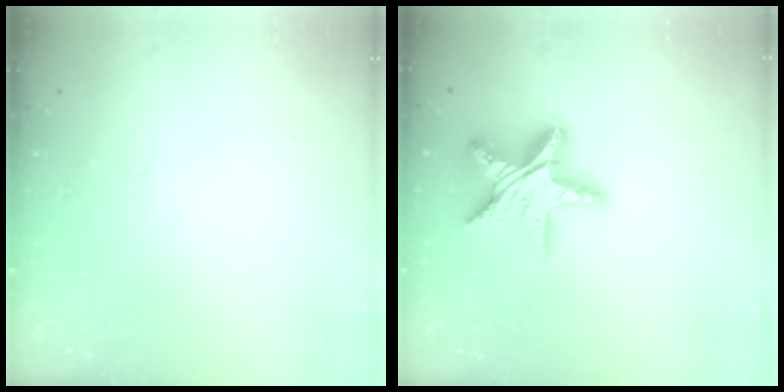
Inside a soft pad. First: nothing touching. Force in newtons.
{"total": 18.5, "press": 18.4, "slide": 1.6}